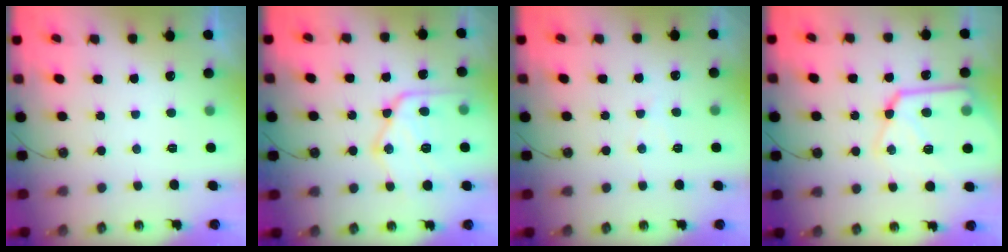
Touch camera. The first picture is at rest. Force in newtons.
{"total": 18.9, "press": 18.8, "slide": 2.1}
{"total": 6.3, "press": 6.2, "slide": 0.8}
{"total": 16.4, "press": 16.4, "slide": 1.5}